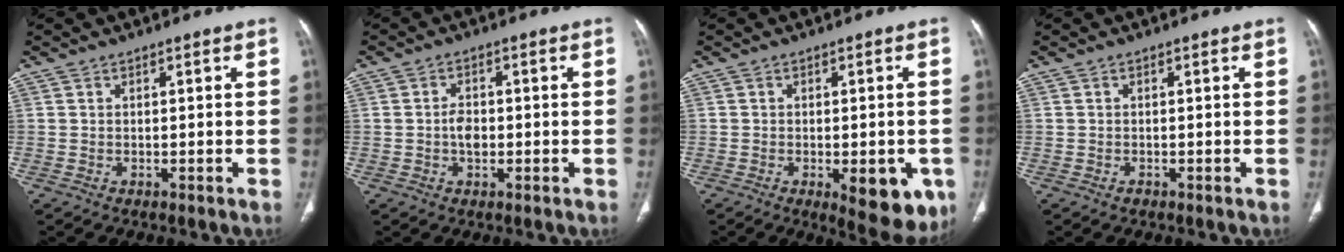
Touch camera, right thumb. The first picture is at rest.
{"total": 3.2, "force": [-0.5, 2.1, 2.3], "torque": [-0.035, 0.006, -0.011]}
{"total": 10.9, "force": [-3.7, 4.5, 9.2], "torque": [-0.087, -0.006, -0.036]}
{"total": 0.6, "force": [-0.4, 0.4, 0.2], "torque": [-0.001, 0.001, -0.007]}